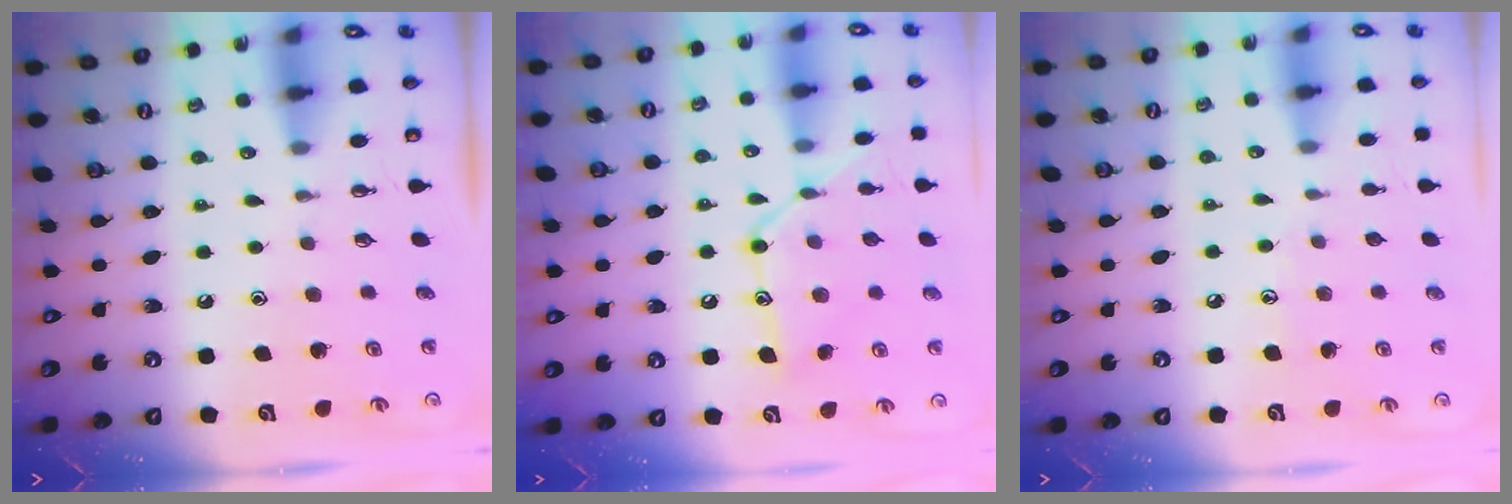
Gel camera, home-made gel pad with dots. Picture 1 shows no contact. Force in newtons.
{"total": 14.2, "press": 14.2, "slide": 1.1}
{"total": 4.8, "press": 4.8, "slide": 0.5}